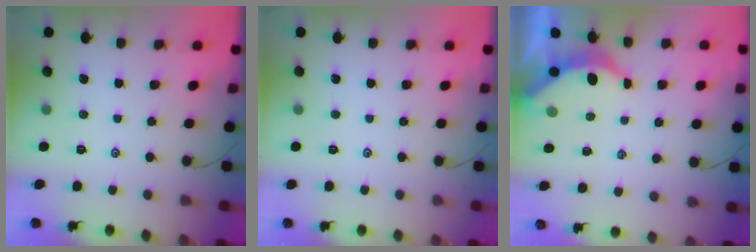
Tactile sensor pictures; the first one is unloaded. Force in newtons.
{"total": 0.0}
{"total": 4.0, "press": 3.9, "slide": 0.4}